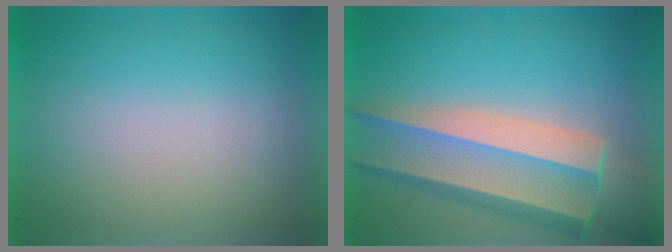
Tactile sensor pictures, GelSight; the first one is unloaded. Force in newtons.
{"total": 8.1}